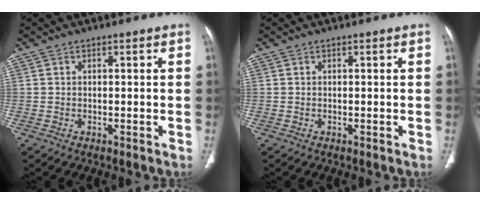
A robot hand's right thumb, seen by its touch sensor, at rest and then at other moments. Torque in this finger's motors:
{"motor_torque": [0.00, 0.00, -0.14, 0.14, 0.00]}